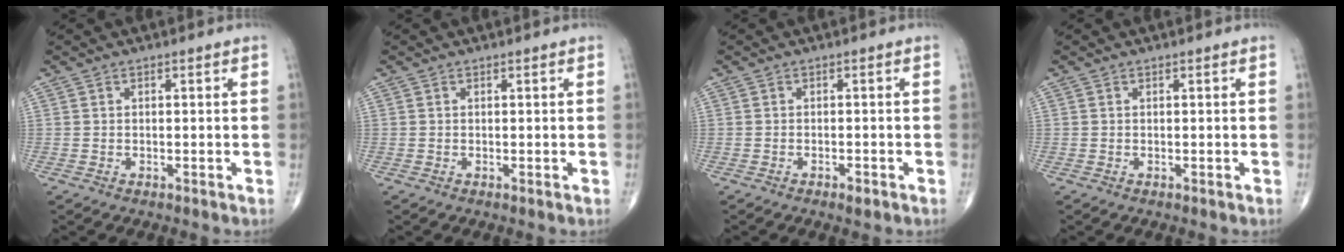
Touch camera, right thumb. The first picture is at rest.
{"total": 0.0}
{"total": 1.5, "force": [-1.0, 0.5, 1.0], "torque": [-0.021, 0.001, -0.015]}
{"total": 0.0}